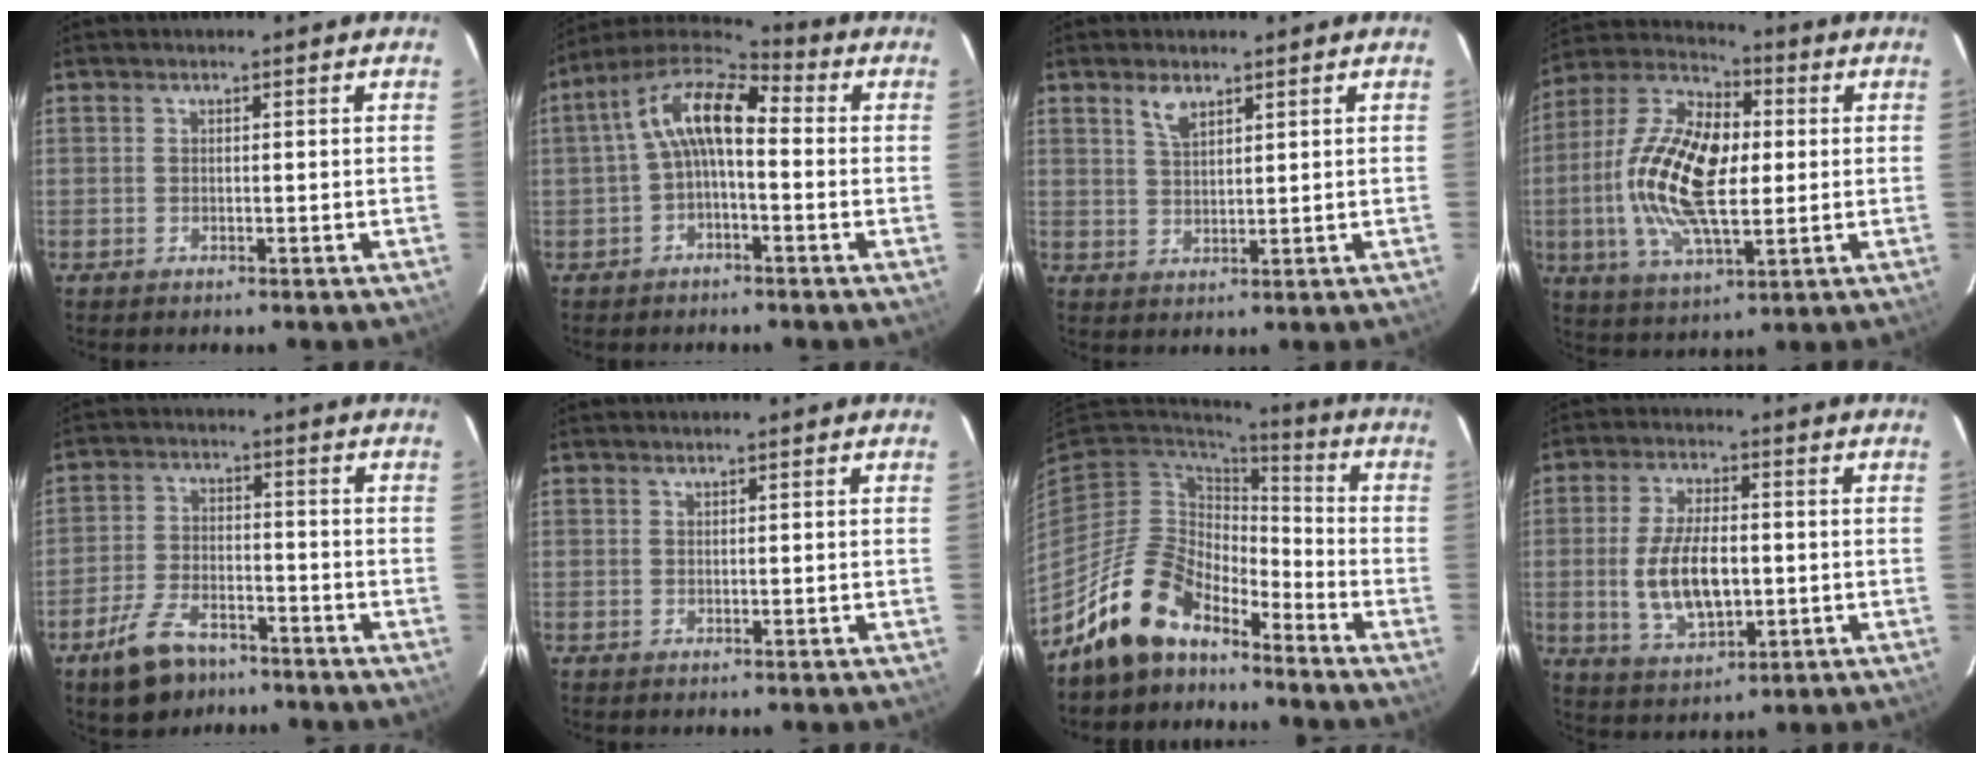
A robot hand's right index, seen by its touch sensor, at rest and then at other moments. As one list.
[{"total": 10.5, "force": [-0.1, 4.7, 9.3], "torque": [-0.180, 0.029, -0.010]}, {"total": 3.6, "force": [2.5, 1.5, 2.2], "torque": [-0.040, 0.002, 0.048]}, {"total": 19.5, "force": [0.1, 9.0, 17.3], "torque": [-0.344, 0.008, -0.007]}, {"total": 9.7, "force": [-6.8, 5.0, 4.9], "torque": [-0.120, 0.003, -0.116]}, {"total": 0.0}, {"total": 14.0, "force": [-11.1, 6.4, 5.6], "torque": [-0.121, 0.014, -0.202]}, {"total": 11.4, "force": [-1.0, 5.5, 10.0], "torque": [-0.200, -0.004, -0.011]}]